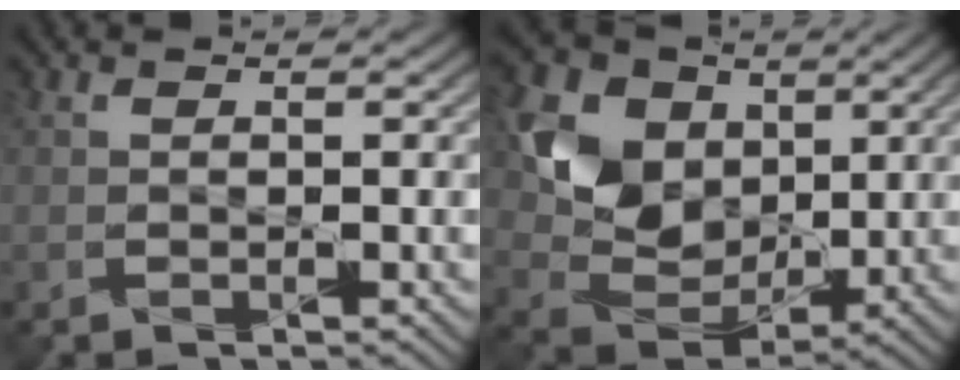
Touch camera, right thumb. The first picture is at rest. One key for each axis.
{"total": 9.8, "fx": 3.1, "fy": 8.0, "fz": 4.8, "tx": -0.127, "ty": -0.006, "tz": 0.058}